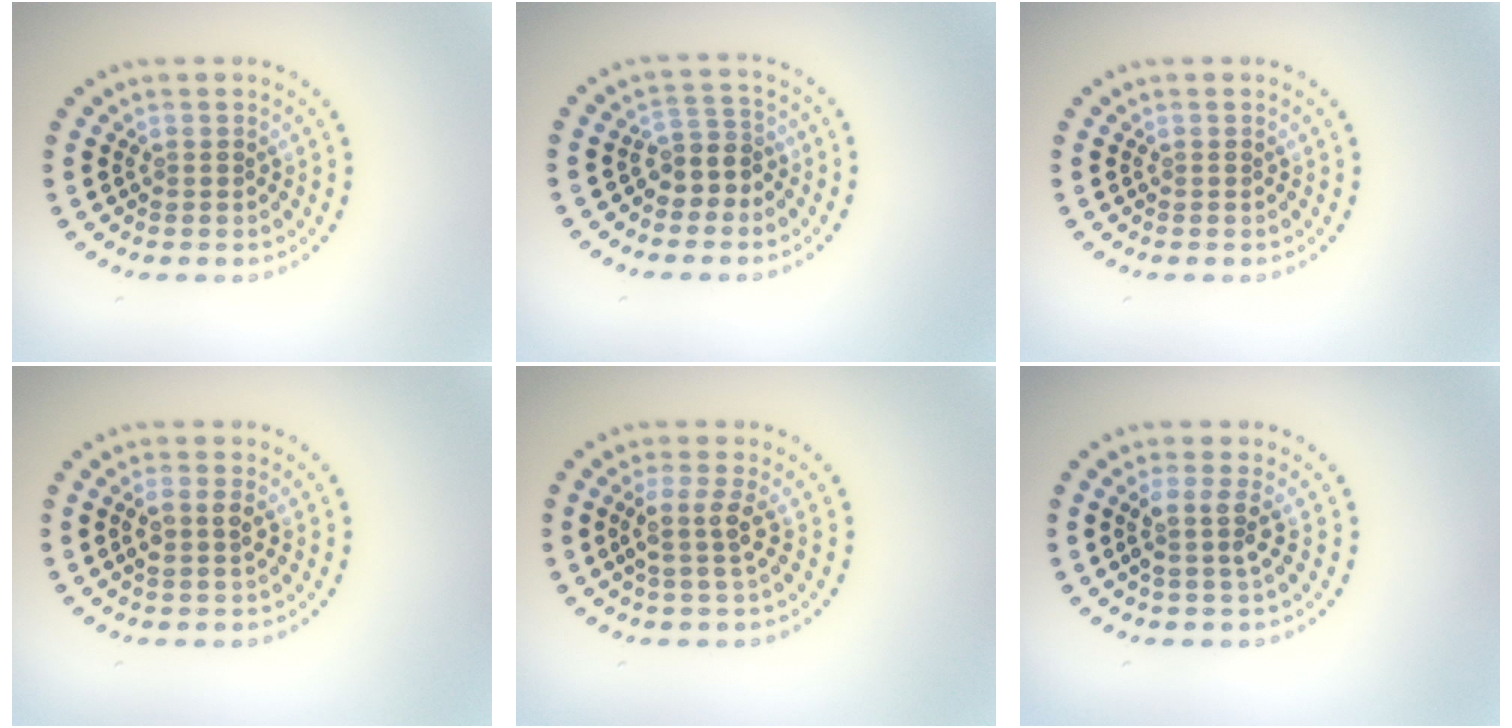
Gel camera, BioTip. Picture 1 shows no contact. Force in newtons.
{"total": 2.6, "press": 2.1, "slide": 1.6}
{"total": 0.0}
{"total": 1.8, "press": 1.7, "slide": 0.6}
{"total": 2.3, "press": 1.8, "slide": 1.3}
{"total": 2.1, "press": 1.7, "slide": 1.3}